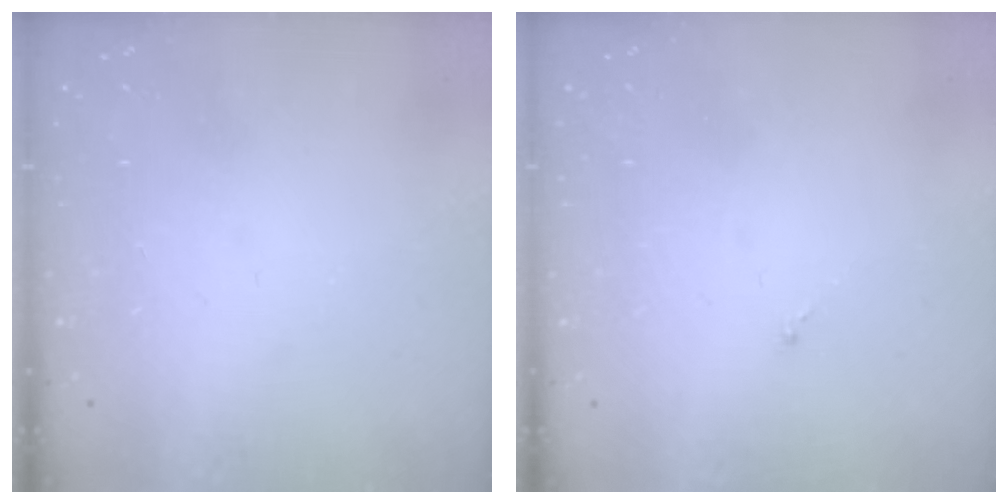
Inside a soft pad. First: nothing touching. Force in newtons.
{"total": 0.0}